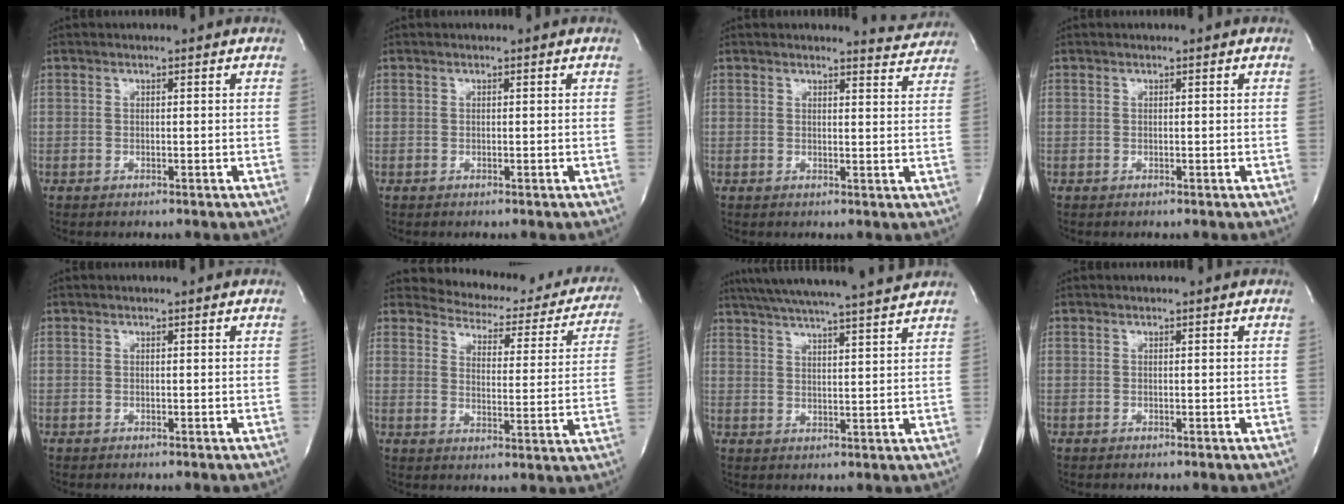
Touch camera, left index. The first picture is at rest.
{"total": 0.0}
{"total": 4.0, "force": [4.0, 0.2, -0.4], "torque": [0.000, -0.026, 0.030]}
{"total": 0.0}
{"total": 0.0}
{"total": 19.8, "force": [18.2, 6.2, 4.6], "torque": [-0.037, -0.046, 0.198]}
{"total": 17.5, "force": [15.7, -0.4, 7.8], "torque": [-0.137, 0.008, 0.218]}
{"total": 0.0}